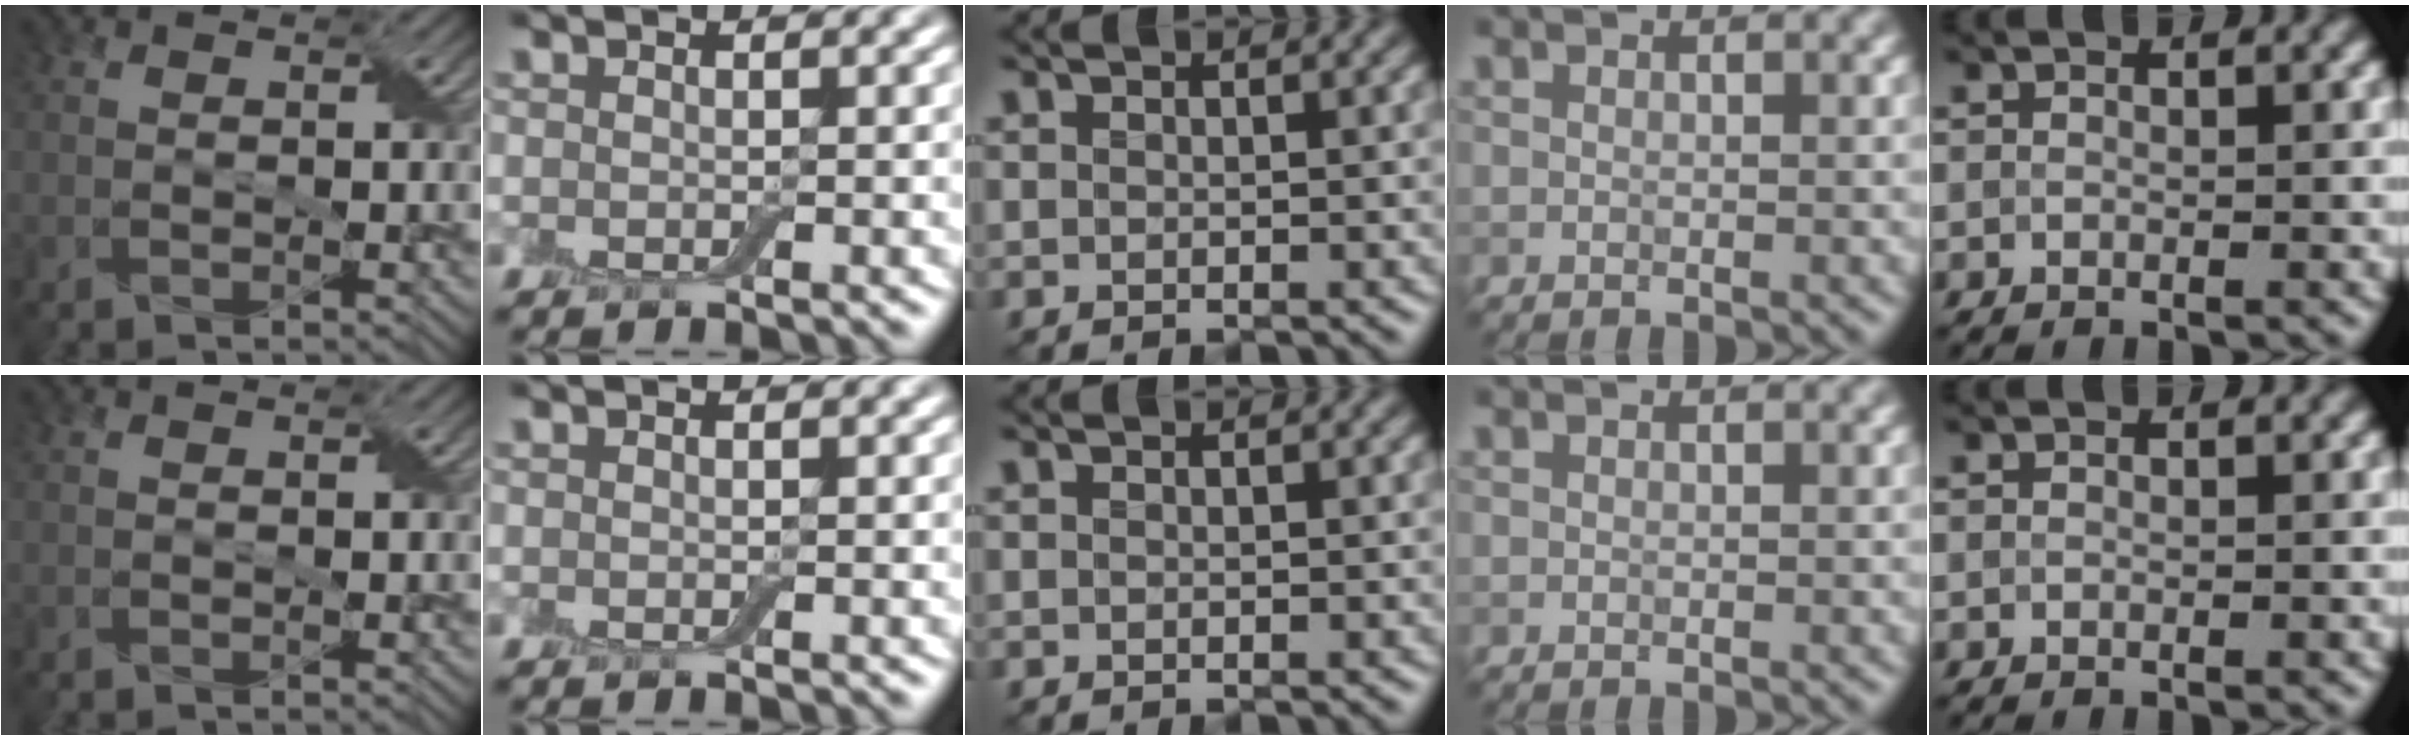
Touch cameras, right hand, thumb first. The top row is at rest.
{}